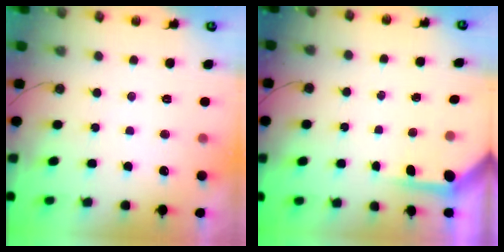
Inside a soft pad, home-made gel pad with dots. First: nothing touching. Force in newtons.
{"total": 3.7, "press": 3.7, "slide": 0.4}